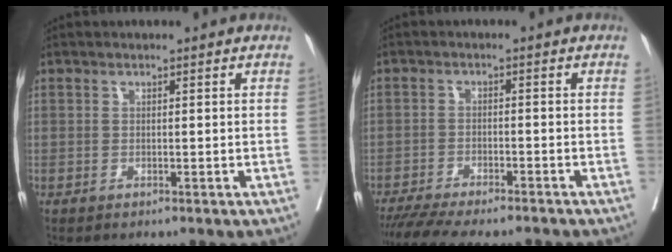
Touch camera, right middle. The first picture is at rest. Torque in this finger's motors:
{"motor_torque": [1.11, -1.03, 0.53, 0.19]}